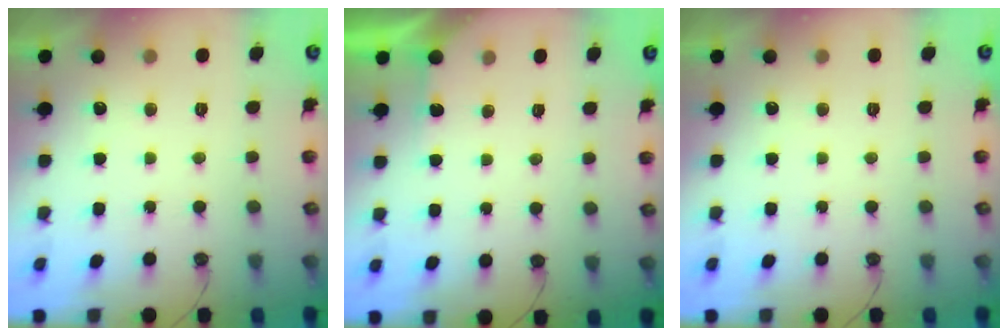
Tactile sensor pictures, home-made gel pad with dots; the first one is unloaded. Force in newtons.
{"total": 3.1, "press": 3.1, "slide": 0.4}
{"total": 0.0}